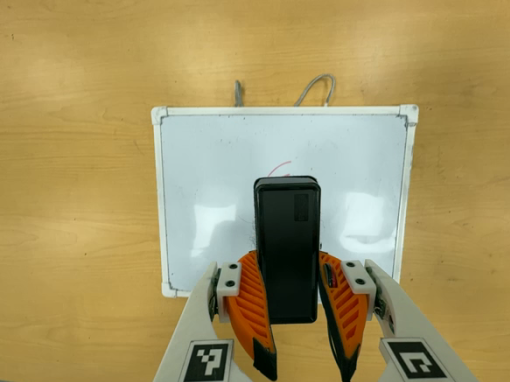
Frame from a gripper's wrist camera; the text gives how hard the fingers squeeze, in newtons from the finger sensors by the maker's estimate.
{"total": 9.7, "left": 7.6, "right": 11.8}